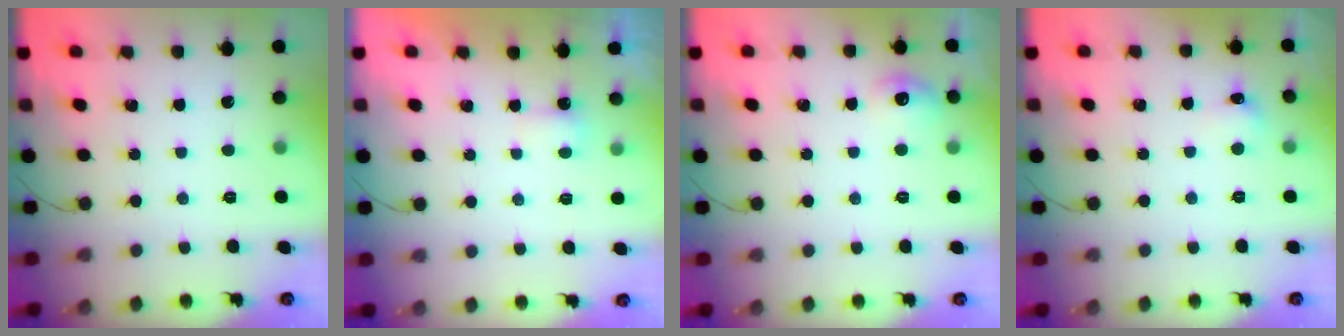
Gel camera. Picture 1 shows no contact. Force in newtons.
{"total": 2.8, "press": 2.7, "slide": 0.7}
{"total": 7.5, "press": 7.4, "slide": 1.5}
{"total": 4.8, "press": 4.5, "slide": 1.4}